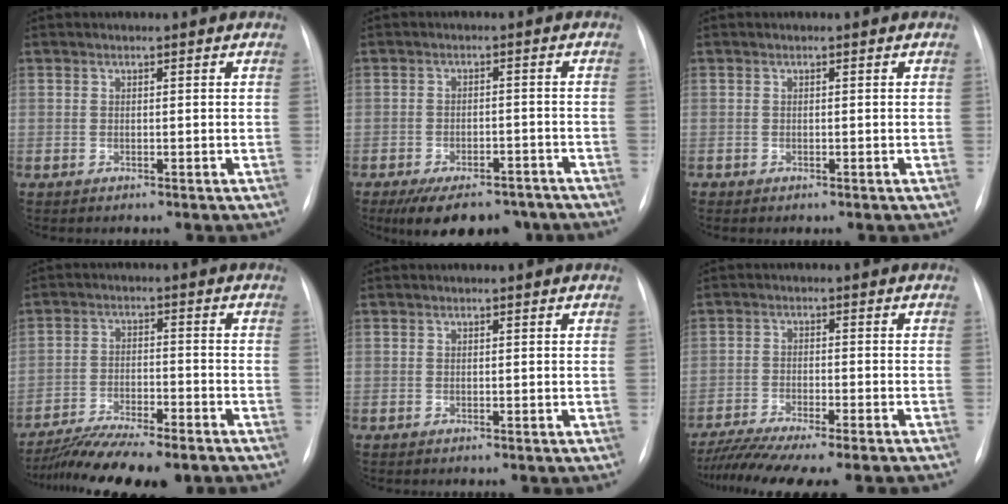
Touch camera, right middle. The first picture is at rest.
{"total": 11.6, "force": [-9.0, 5.0, 5.2], "torque": [-0.080, -0.001, -0.123]}
{"total": 0.0}
{"total": 13.0, "force": [-11.0, 1.9, 6.8], "torque": [-0.116, -0.012, -0.171]}
{"total": 0.0}
{"total": 13.3, "force": [-11.7, 0.3, 6.3], "torque": [-0.092, -0.017, -0.175]}